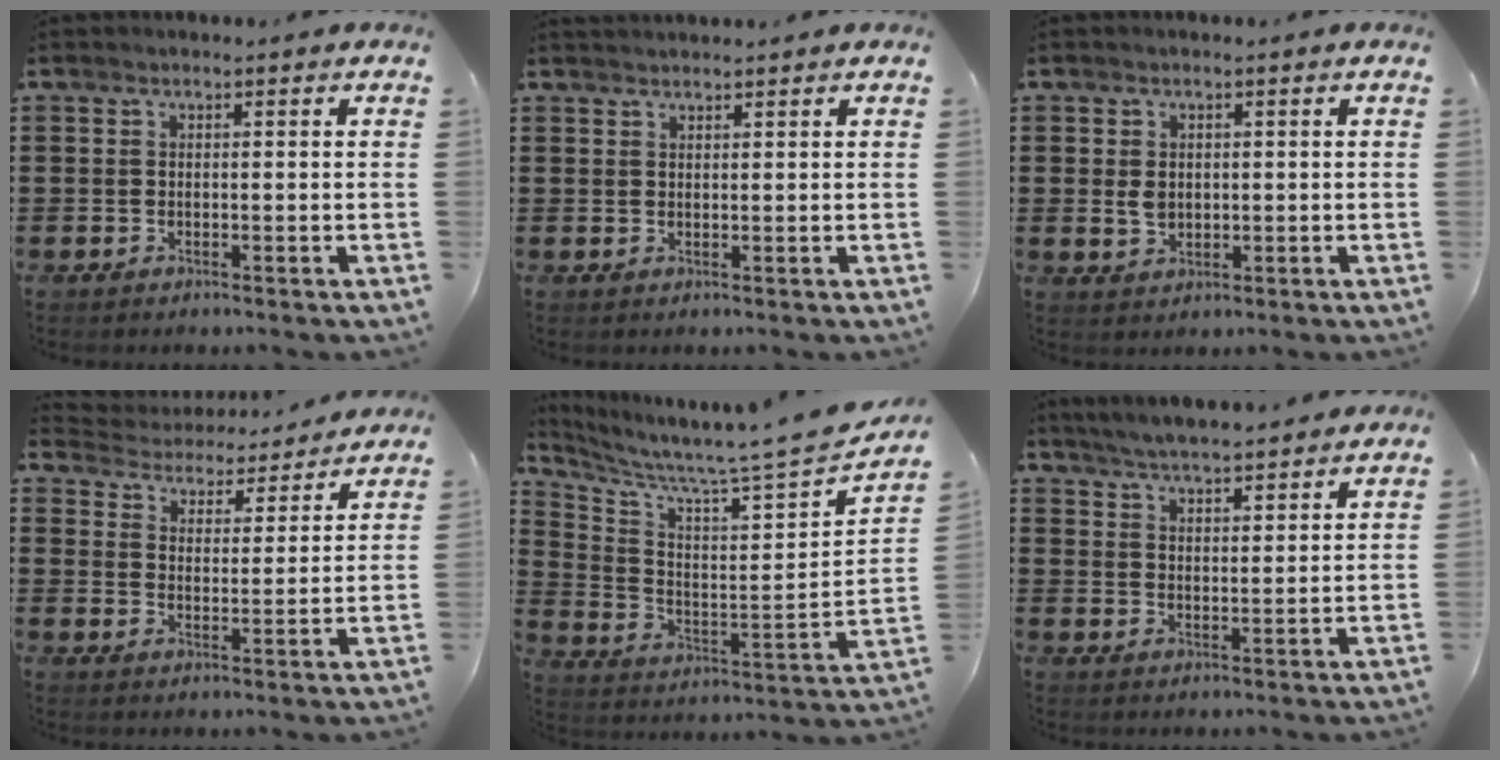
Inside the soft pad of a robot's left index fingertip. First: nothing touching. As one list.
[{"total": 1.2, "force": [1.2, 0.0, 0.1], "torque": [-0.003, -0.001, 0.024]}, {"total": 2.5, "force": [0.4, 1.7, 1.8], "torque": [-0.037, 0.006, 0.008]}, {"total": 3.9, "force": [3.9, 0.3, -0.2], "torque": [-0.023, -0.033, 0.060]}, {"total": 5.5, "force": [5.2, -1.5, 0.8], "torque": [-0.048, -0.075, 0.076]}, {"total": 5.0, "force": [5.0, -0.5, 0.6], "torque": [-0.032, -0.025, 0.089]}]